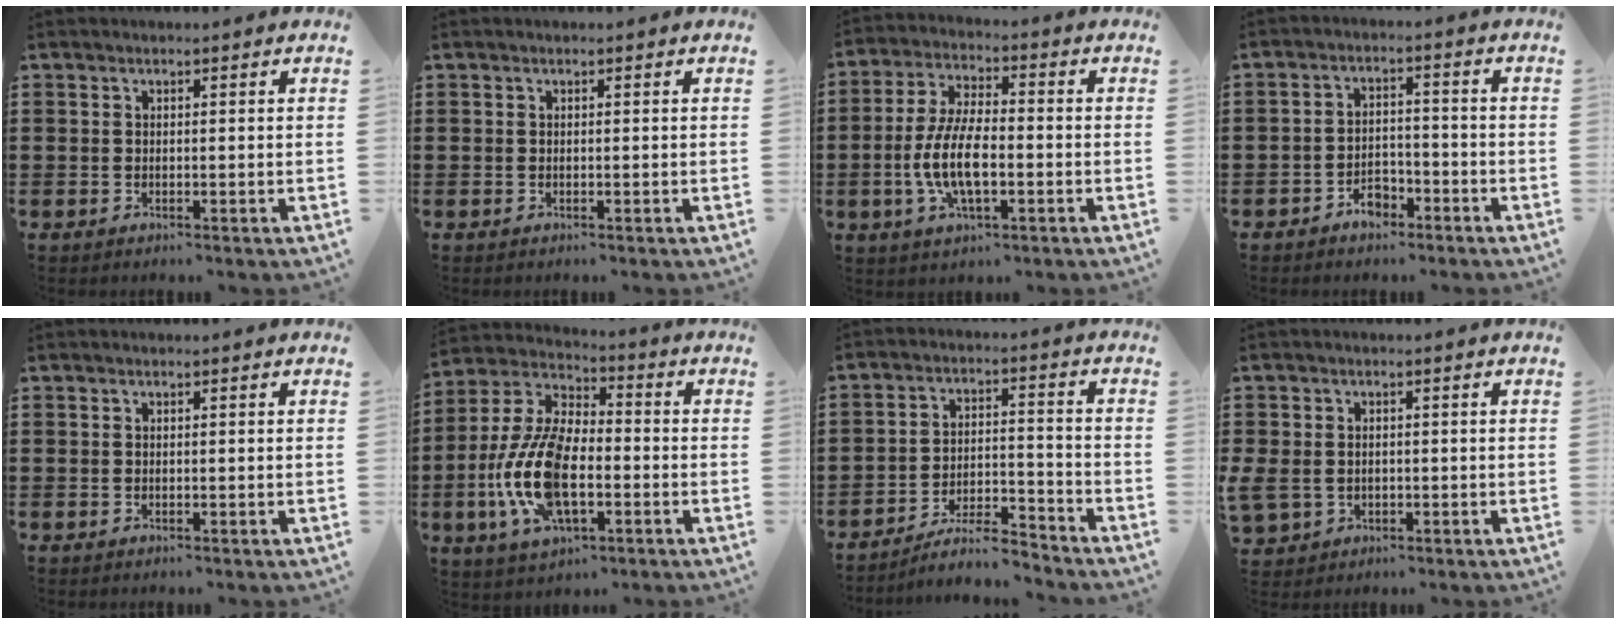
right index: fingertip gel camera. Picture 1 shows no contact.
{"total": 0.0}
{"total": 9.3, "force": [-2.1, 3.7, 8.2], "torque": [-0.186, -0.008, -0.046]}
{"total": 3.8, "force": [-2.9, 2.0, 1.5], "torque": [-0.027, 0.009, -0.056]}
{"total": 0.0}
{"total": 13.7, "force": [-3.5, 6.8, 11.4], "torque": [-0.279, -0.013, -0.071]}
{"total": 6.4, "force": [-5.8, 0.9, 2.6], "torque": [-0.054, 0.004, -0.113]}
{"total": 2.6, "force": [-0.4, 2.3, 1.1], "torque": [-0.042, 0.001, -0.013]}